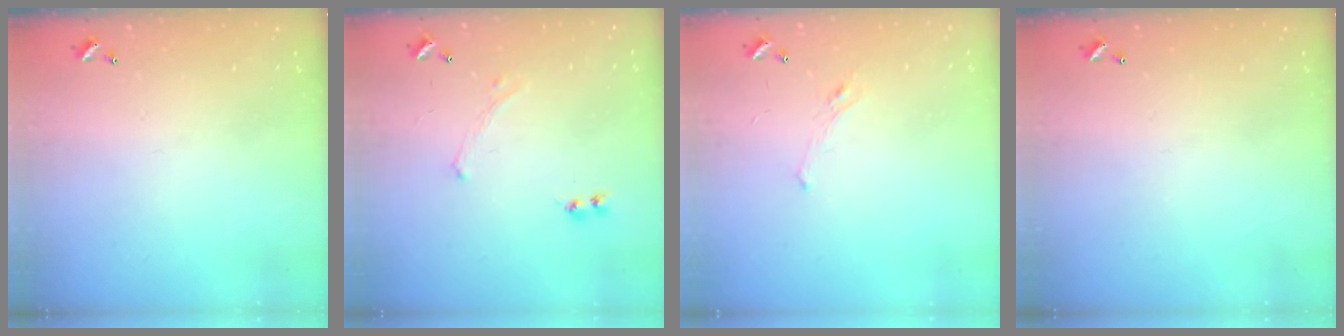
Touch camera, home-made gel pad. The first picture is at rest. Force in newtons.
{"total": 0.0}
{"total": 1.2, "press": 0.8, "slide": 0.9}
{"total": 0.0}